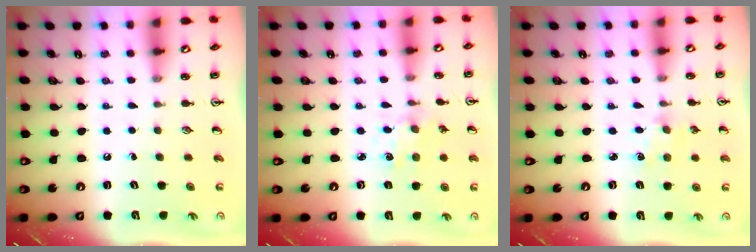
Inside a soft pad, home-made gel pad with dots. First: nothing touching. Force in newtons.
{"total": 2.0, "press": 1.9, "slide": 0.4}
{"total": 1.9, "press": 1.8, "slide": 0.3}